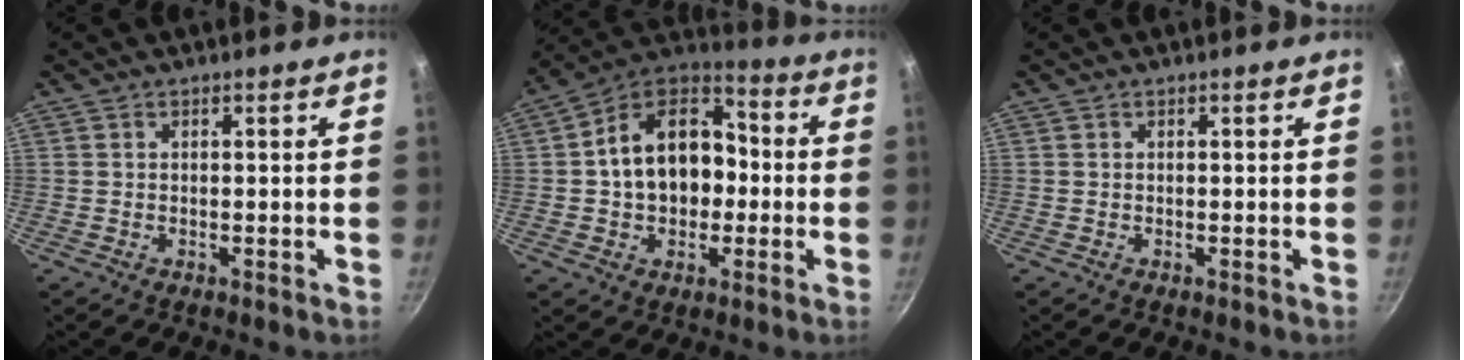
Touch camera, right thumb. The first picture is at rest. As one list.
[{"total": 17.8, "force": [-0.1, 12.9, 12.2], "torque": [-0.168, 0.045, -0.015]}, {"total": 0.0}]